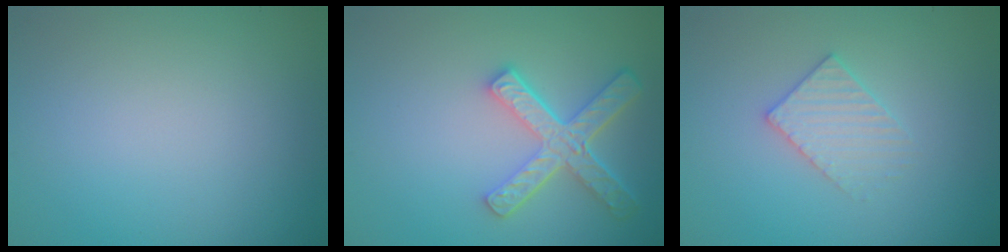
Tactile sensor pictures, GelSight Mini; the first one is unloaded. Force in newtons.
{"total": 4.9, "press": 3.7, "slide": 3.2}
{"total": 2.3, "press": 2.2, "slide": 0.3}